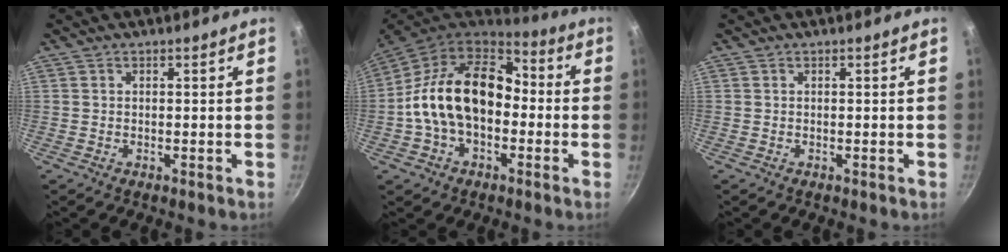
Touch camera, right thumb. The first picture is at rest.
{"total": 18.9, "force": [-1.1, 12.8, 13.9], "torque": [-0.211, 0.048, -0.033]}
{"total": 0.0}